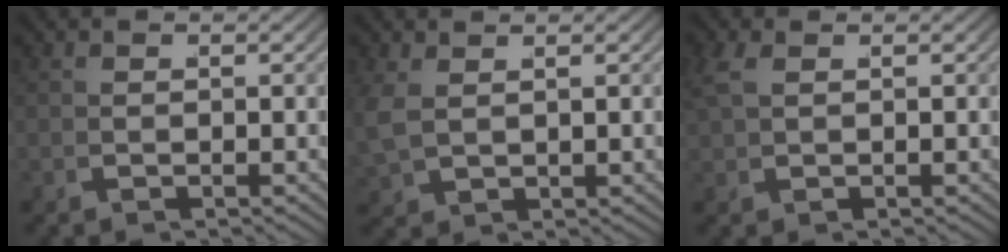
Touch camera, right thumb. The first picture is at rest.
{"total": 2.5, "force": [1.2, 1.7, 1.3], "torque": [-0.040, -0.002, 0.031]}
{"total": 1.2, "force": [0.7, 0.5, 0.8], "torque": [-0.029, 0.001, 0.017]}